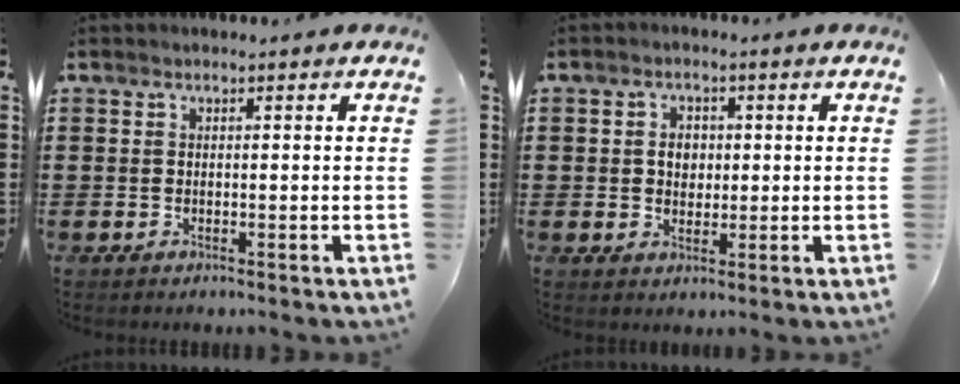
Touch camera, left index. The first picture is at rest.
{"total": 3.1, "force": [0.4, 2.4, 1.9], "torque": [-0.036, 0.007, 0.002]}